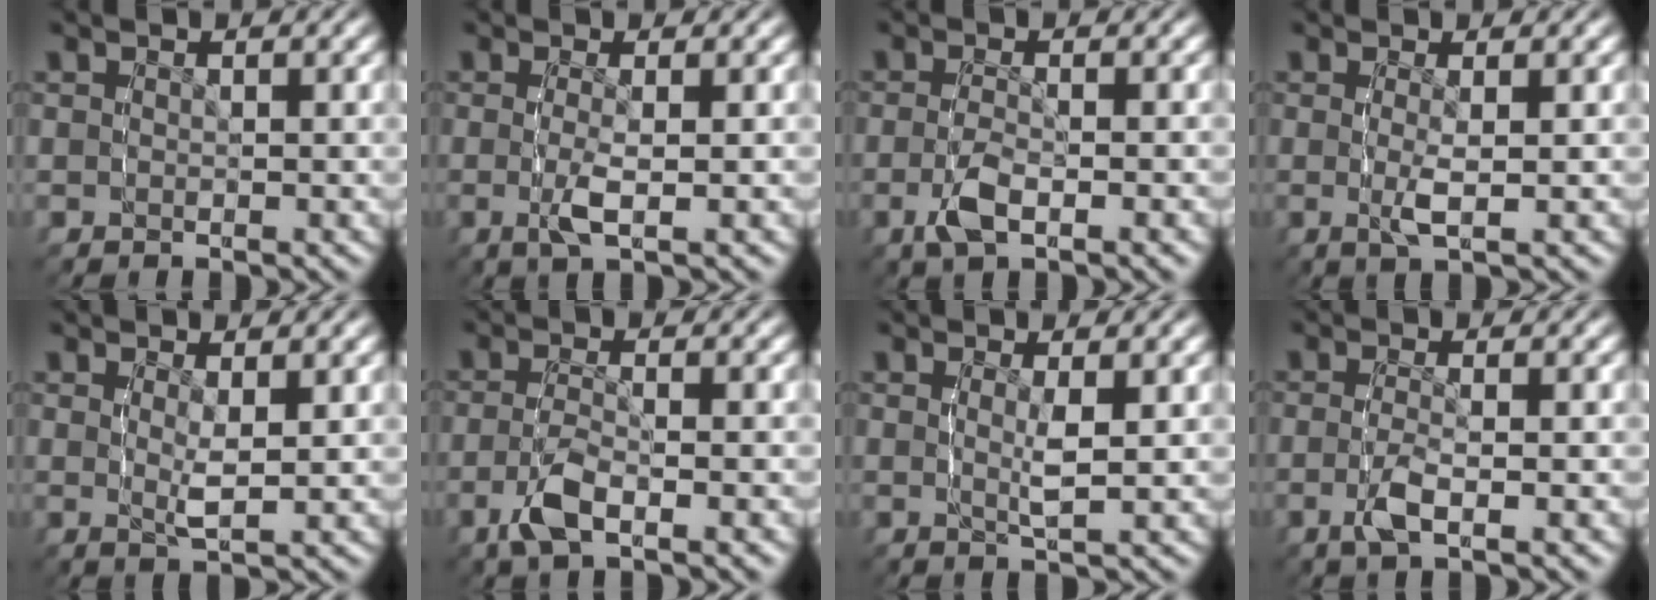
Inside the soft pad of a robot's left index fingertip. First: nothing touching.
{"total": 2.0, "force": [-0.3, -0.3, 1.9], "torque": [-0.046, -0.007, -0.002]}
{"total": 2.3, "force": [-1.1, 0.3, 2.0], "torque": [-0.046, -0.006, -0.018]}
{"total": 1.8, "force": [0.0, -0.4, 1.7], "torque": [-0.042, -0.010, 0.005]}
{"total": 1.7, "force": [0.7, -0.5, 1.5], "torque": [-0.031, -0.013, 0.019]}
{"total": 2.7, "force": [-1.5, 0.2, 2.2], "torque": [-0.048, -0.006, -0.025]}
{"total": 1.6, "force": [0.5, -0.6, 1.4], "torque": [-0.032, -0.013, 0.014]}
{"total": 2.2, "force": [-0.9, -0.1, 1.9], "torque": [-0.045, -0.007, -0.015]}